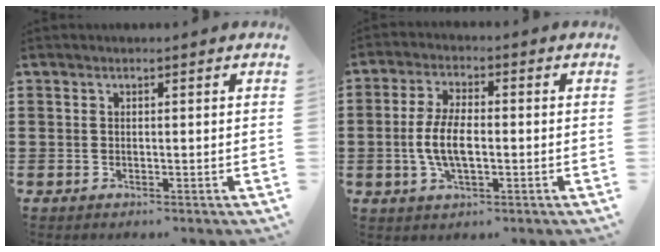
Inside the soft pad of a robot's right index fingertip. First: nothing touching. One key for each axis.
{"total": 6.5, "fx": -0.9, "fy": 2.8, "fz": 5.8, "tx": -0.137, "ty": -0.006, "tz": -0.024}